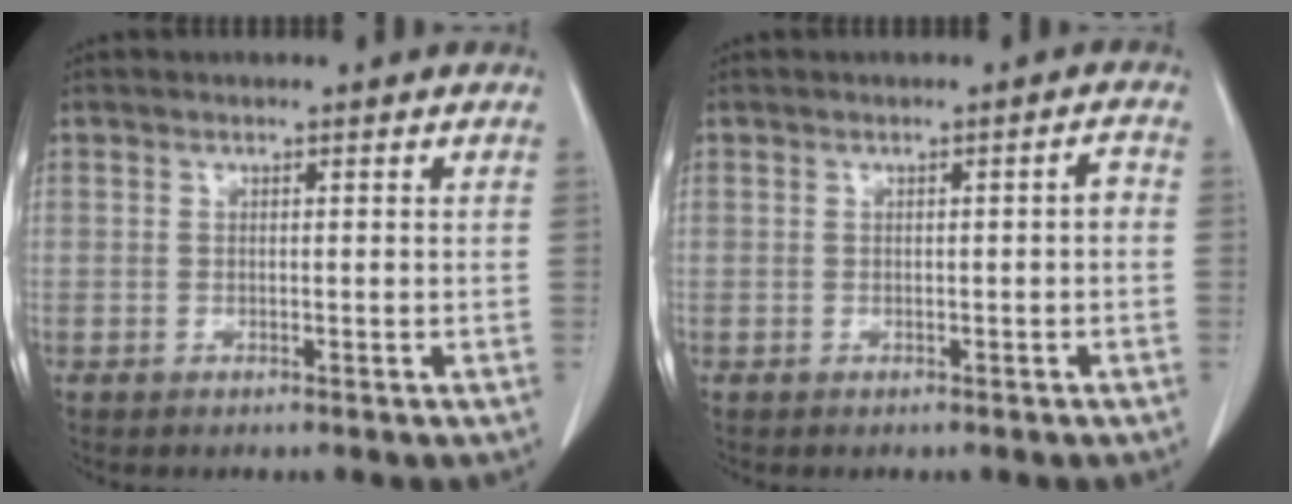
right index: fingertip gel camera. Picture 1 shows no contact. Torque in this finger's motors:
{"motor_torque": [0.21, -0.14, -0.01, 0.01]}